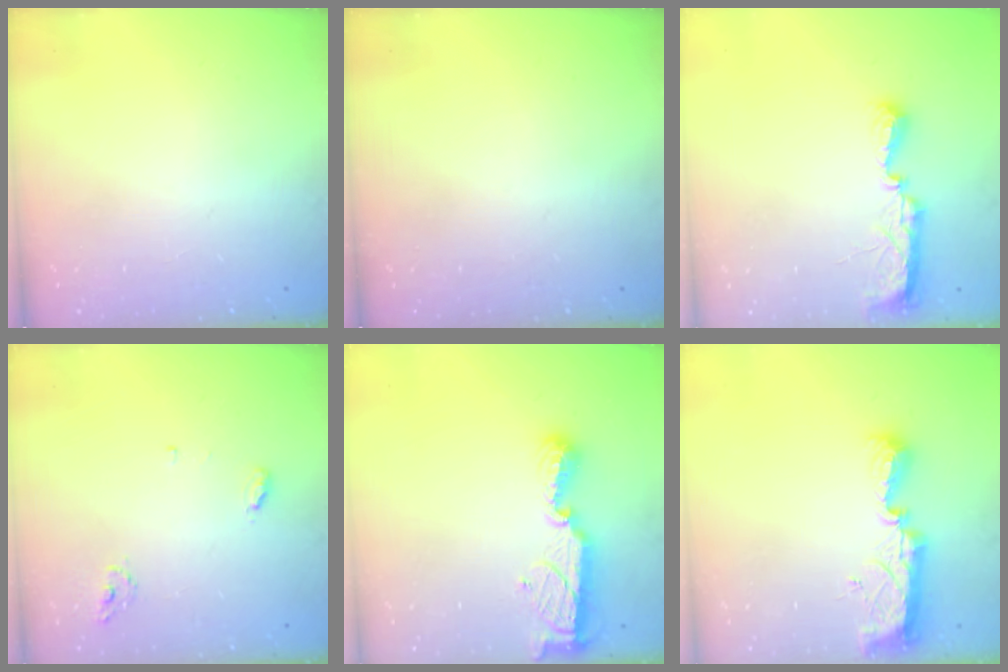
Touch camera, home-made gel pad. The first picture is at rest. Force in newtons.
{"total": 0.0}
{"total": 8.0, "press": 7.9, "slide": 1.1}
{"total": 5.1, "press": 5.1, "slide": 0.4}
{"total": 8.5, "press": 8.4, "slide": 0.2}
{"total": 9.4, "press": 9.4, "slide": 0.4}